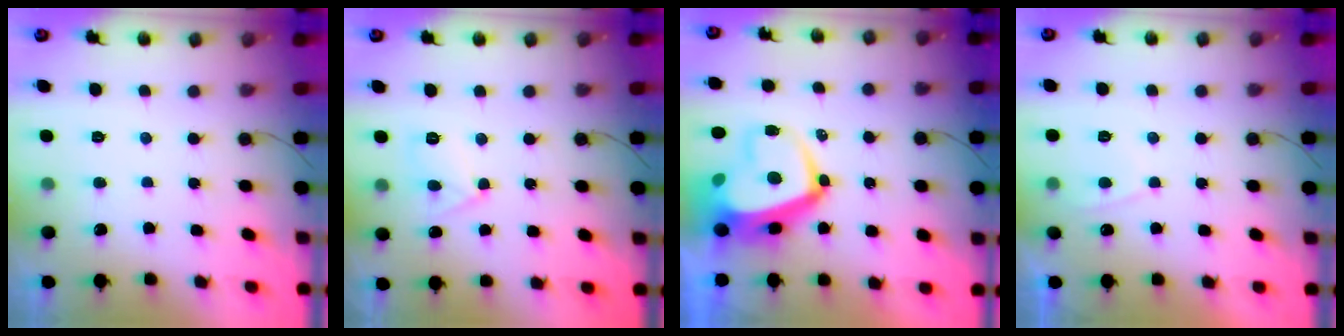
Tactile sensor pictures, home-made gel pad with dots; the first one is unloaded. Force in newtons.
{"total": 7.1, "press": 7.0, "slide": 1.5}
{"total": 14.7, "press": 14.6, "slide": 1.4}
{"total": 2.1, "press": 2.0, "slide": 0.6}